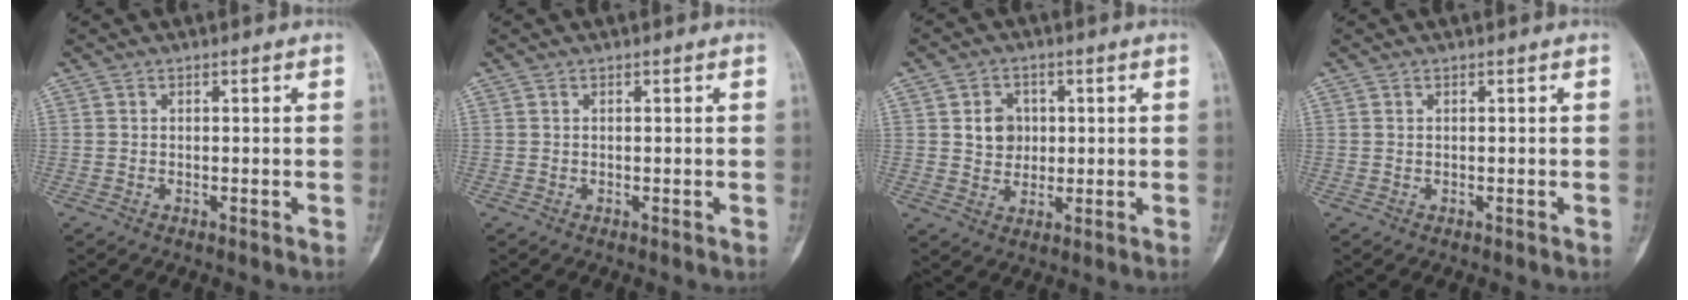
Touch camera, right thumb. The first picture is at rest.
{"total": 0.0}
{"total": 5.7, "force": [1.1, 4.9, 2.7], "torque": [-0.017, -0.001, 0.018]}
{"total": 0.0}